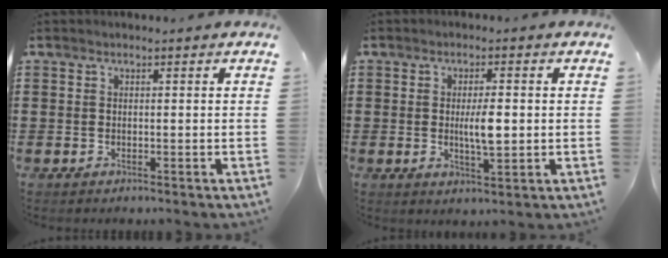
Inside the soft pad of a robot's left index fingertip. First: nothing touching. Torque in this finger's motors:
{"motor_torque": [1.05, 0.12, 0.28, 0.11]}